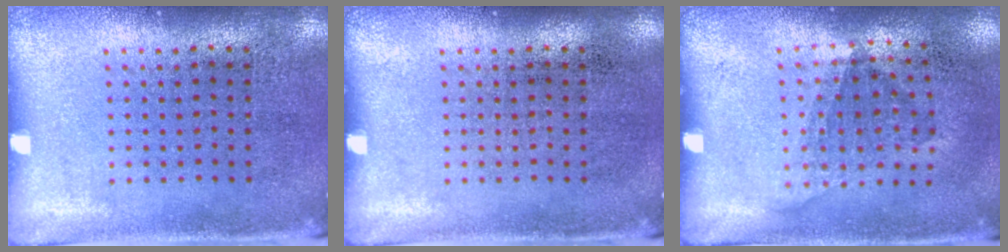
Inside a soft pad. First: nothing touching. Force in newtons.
{"total": 0.0}
{"total": 1.2, "press": 0.8, "slide": 0.8}